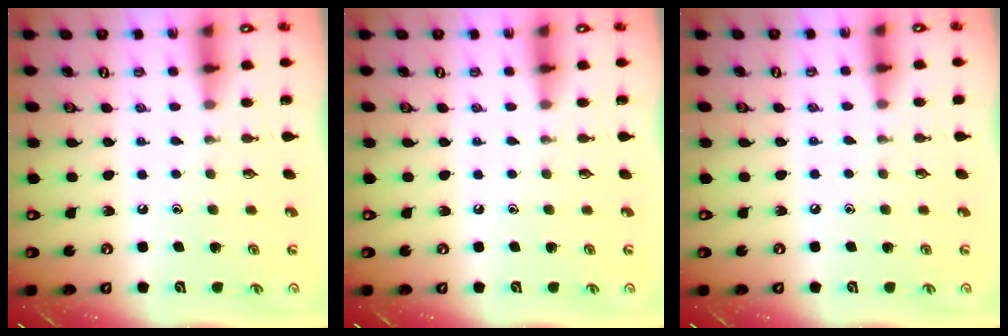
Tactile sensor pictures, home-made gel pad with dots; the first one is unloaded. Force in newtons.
{"total": 0.0}
{"total": 2.6, "press": 2.6, "slide": 0.3}